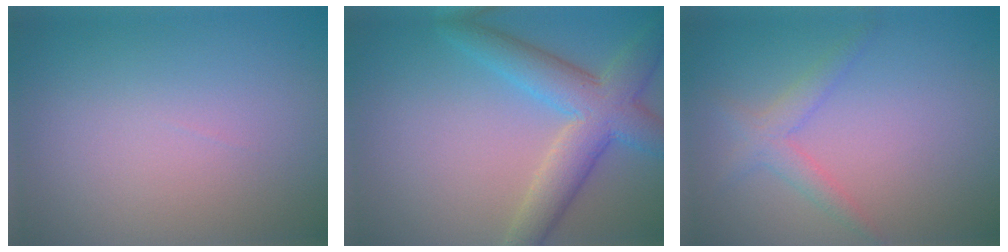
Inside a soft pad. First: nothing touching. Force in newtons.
{"total": 6.2, "press": 6.2, "slide": 0.5}
{"total": 2.1, "press": 2.1, "slide": 0.1}